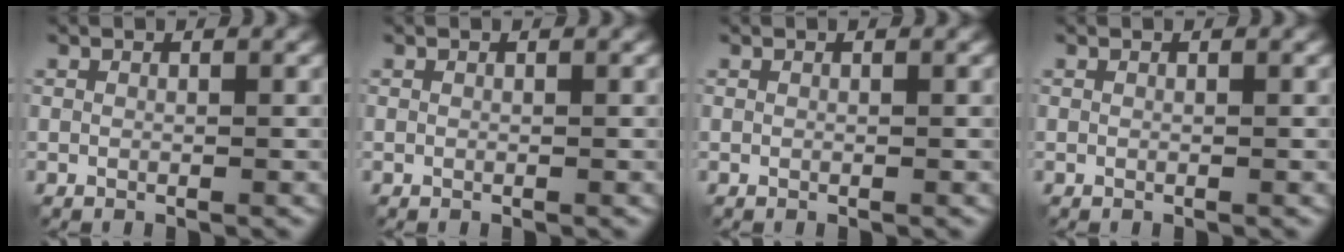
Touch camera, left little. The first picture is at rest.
{"total": 0.0}
{"total": 0.0}
{"total": 0.0}